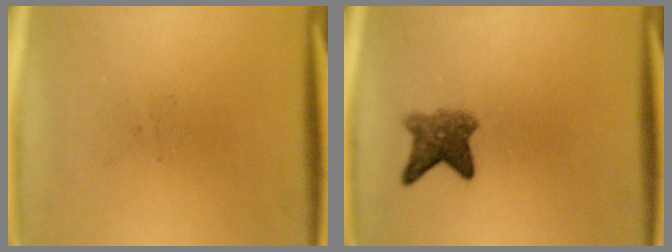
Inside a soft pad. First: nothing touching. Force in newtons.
{"total": 4.1}